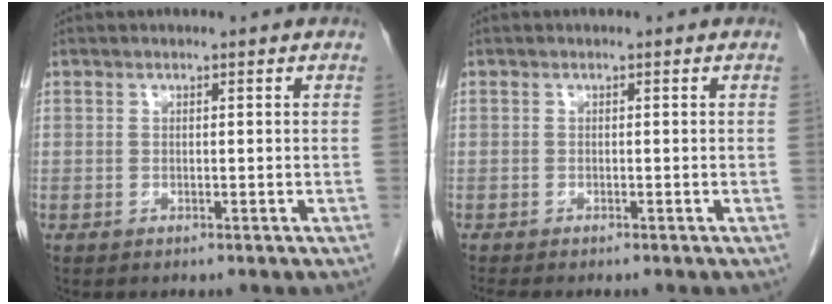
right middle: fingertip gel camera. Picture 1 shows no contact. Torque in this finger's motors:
{"motor_torque": [0.30, -0.18, 0.00, 0.01]}